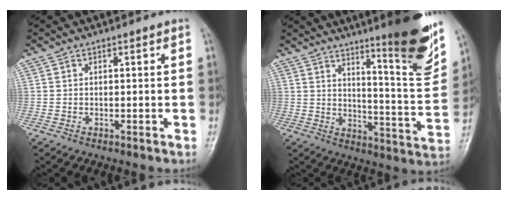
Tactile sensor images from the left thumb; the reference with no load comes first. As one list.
[{"total": 17.9, "force": [11.4, 2.4, 13.6], "torque": [-0.154, -0.075, 0.165]}]